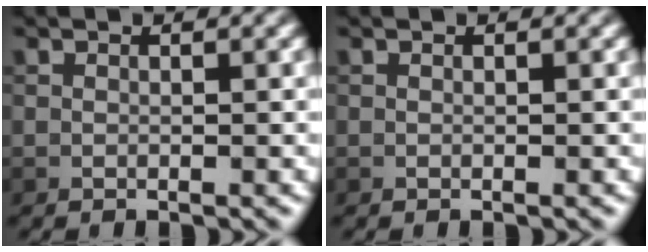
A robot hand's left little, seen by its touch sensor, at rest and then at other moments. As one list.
[{"total": 0.0}]